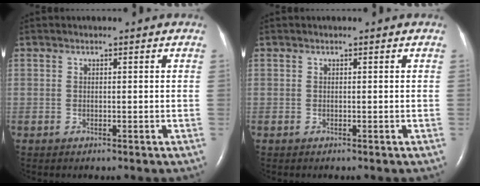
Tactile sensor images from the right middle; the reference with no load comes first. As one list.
[{"total": 0.0}]